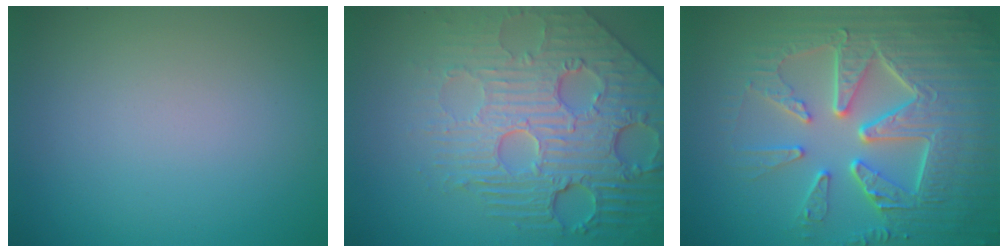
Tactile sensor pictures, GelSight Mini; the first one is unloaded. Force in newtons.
{"total": 8.7, "press": 6.0, "slide": 6.3}
{"total": 9.2, "press": 6.6, "slide": 6.4}